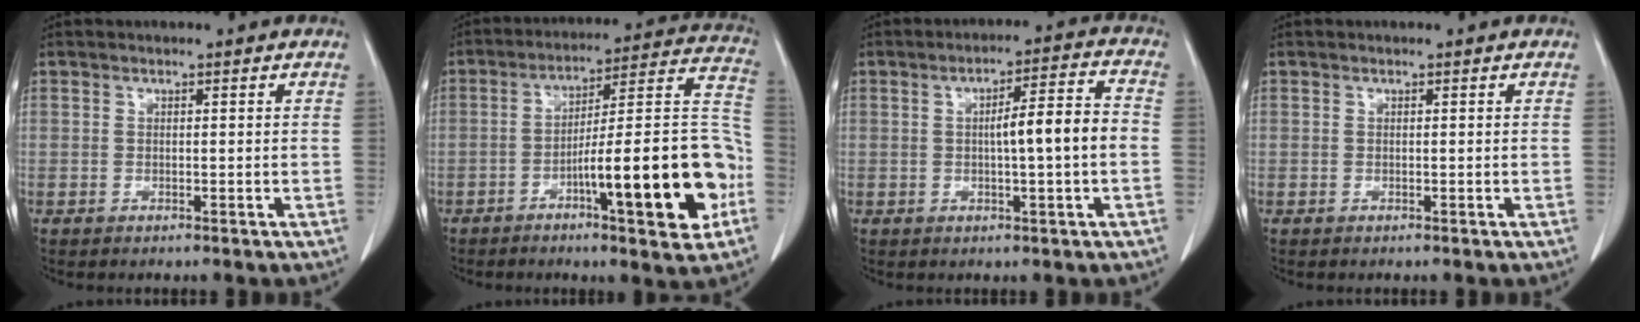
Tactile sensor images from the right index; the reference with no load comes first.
{"total": 19.4, "force": [-6.8, 2.5, 18.0], "torque": [-0.227, 0.024, -0.096]}
{"total": 7.9, "force": [-0.5, 0.4, 7.8], "torque": [-0.120, 0.018, -0.008]}
{"total": 0.0}